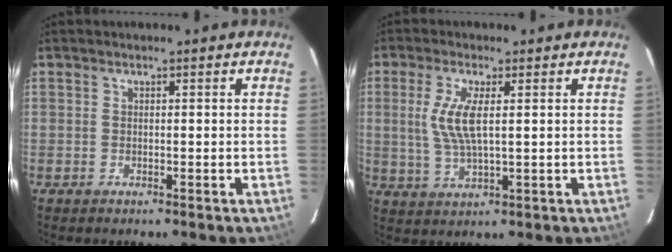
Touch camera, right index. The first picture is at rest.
{"total": 7.2, "force": [1.2, 2.0, 6.8], "torque": [-0.147, -0.001, 0.026]}